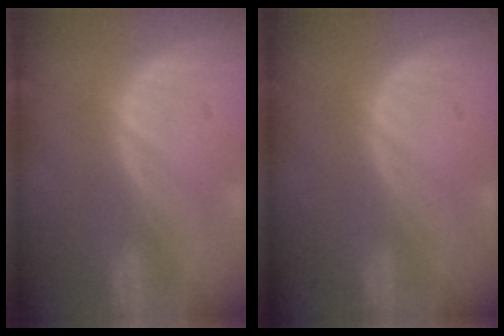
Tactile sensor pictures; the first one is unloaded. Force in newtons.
{"total": 0.0}